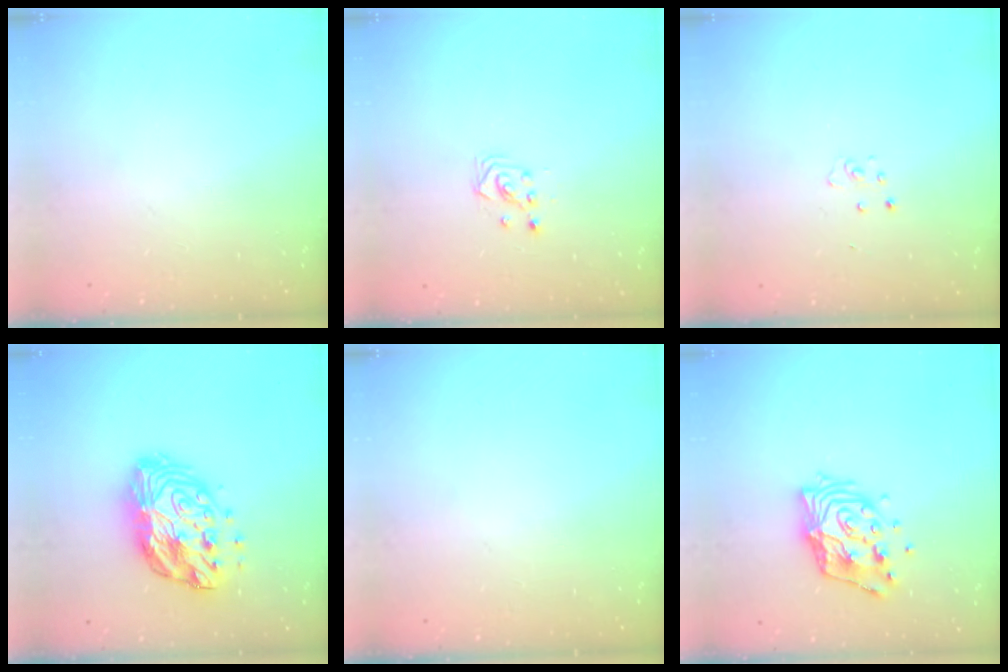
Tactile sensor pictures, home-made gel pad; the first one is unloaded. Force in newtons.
{"total": 2.9, "press": 2.9, "slide": 0.3}
{"total": 2.6, "press": 2.6, "slide": 0.2}
{"total": 15.7, "press": 15.6, "slide": 1.2}
{"total": 0.0}
{"total": 13.7, "press": 13.6, "slide": 1.5}